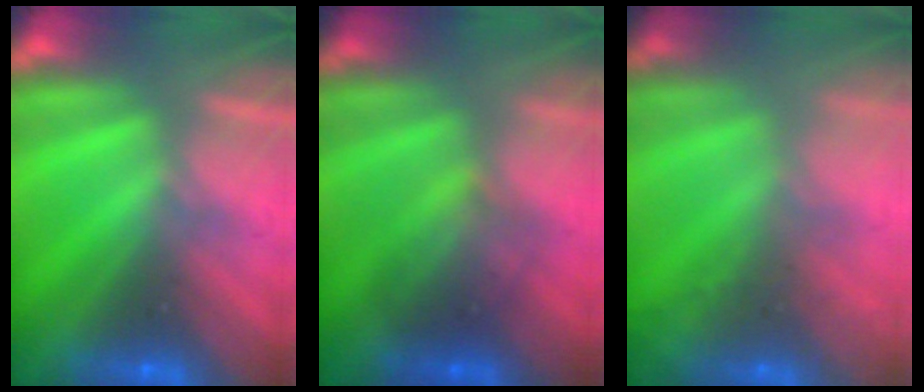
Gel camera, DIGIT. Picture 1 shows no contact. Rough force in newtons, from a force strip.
{"total": 2.2}
{"total": 6.7}